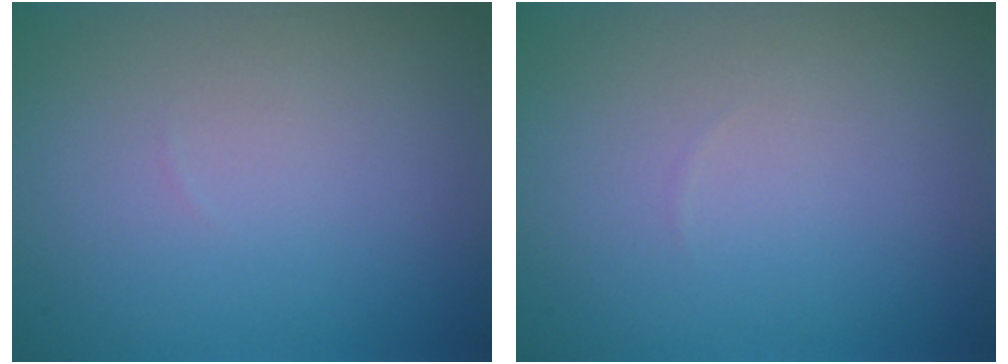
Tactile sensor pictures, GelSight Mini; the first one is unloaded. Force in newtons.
{"total": 0.0}